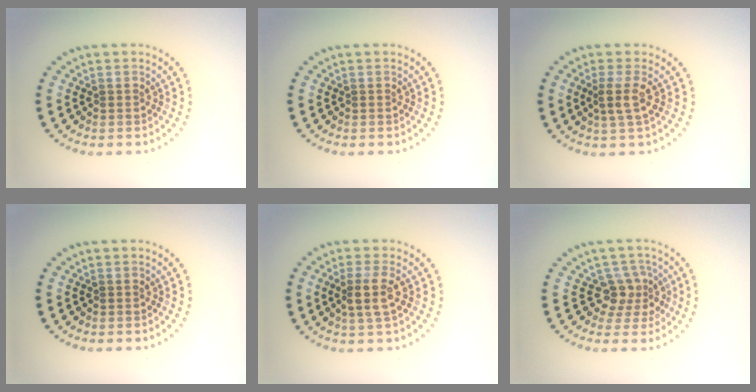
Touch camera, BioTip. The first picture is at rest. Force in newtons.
{"total": 0.0}
{"total": 2.1, "press": 1.6, "slide": 1.3}
{"total": 0.0}
{"total": 2.5, "press": 2.0, "slide": 1.4}
{"total": 2.8, "press": 2.1, "slide": 1.8}